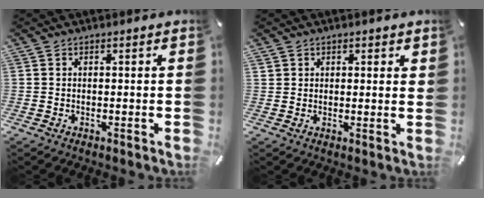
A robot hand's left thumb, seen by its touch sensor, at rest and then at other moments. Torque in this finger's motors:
{"motor_torque": [0.40, -0.50, 0.05, 0.39, -0.05]}